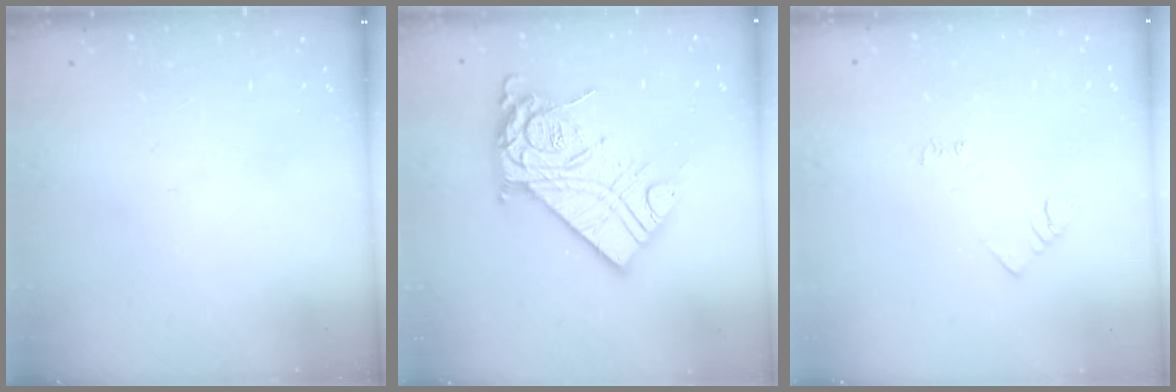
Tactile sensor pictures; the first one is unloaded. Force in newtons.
{"total": 20.5, "press": 20.4, "slide": 2.0}
{"total": 4.2, "press": 4.1, "slide": 0.6}